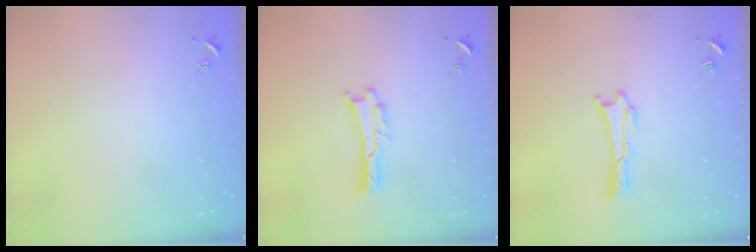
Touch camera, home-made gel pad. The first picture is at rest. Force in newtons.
{"total": 0.0}
{"total": 0.0}